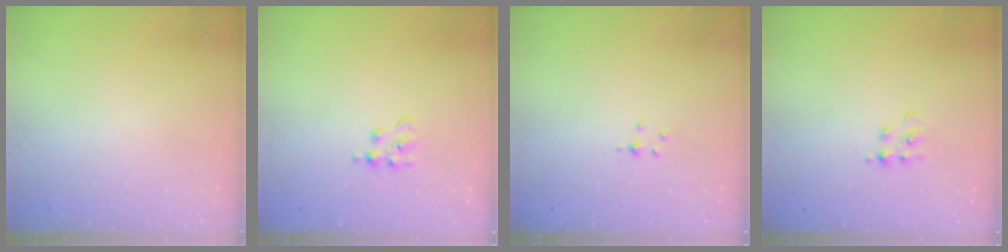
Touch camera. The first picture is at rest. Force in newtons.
{"total": 2.3, "press": 2.3, "slide": 0.3}
{"total": 1.5, "press": 1.5, "slide": 0.2}
{"total": 4.4, "press": 4.3, "slide": 0.4}